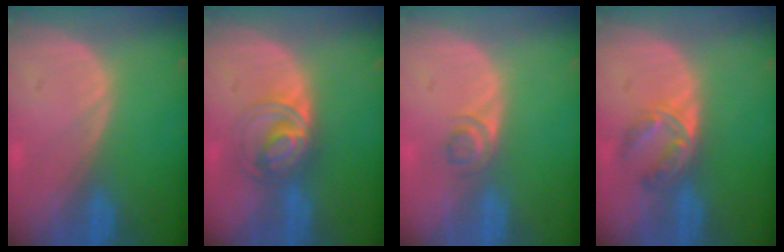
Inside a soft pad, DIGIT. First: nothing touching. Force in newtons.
{"total": 6.4, "press": 5.8, "slide": 2.8}
{"total": 2.3, "press": 2.1, "slide": 1.0}
{"total": 5.8, "press": 4.7, "slide": 3.5}